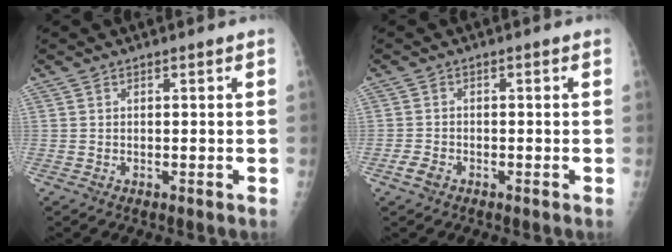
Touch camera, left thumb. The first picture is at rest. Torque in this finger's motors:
{"motor_torque": [-0.35, 0.26, 0.11, 0.10, 0.00]}